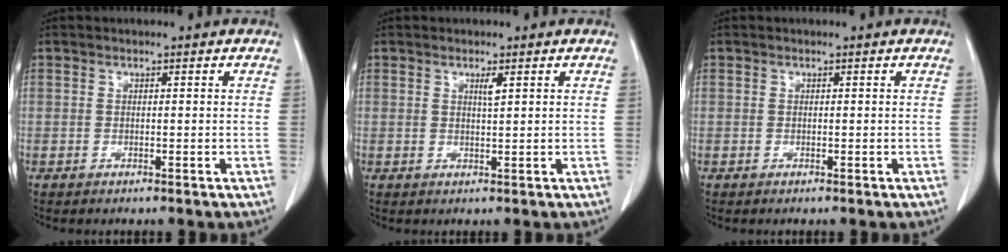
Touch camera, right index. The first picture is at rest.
{"total": 1.3, "force": [0.7, 0.0, 1.1], "torque": [-0.021, -0.004, 0.011]}
{"total": 0.0}